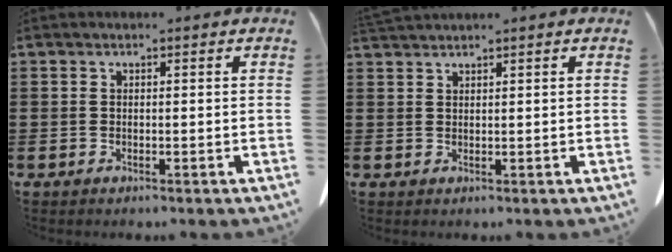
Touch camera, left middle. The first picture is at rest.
{"total": 1.6, "force": [1.6, -0.3, 0.3], "torque": [-0.009, -0.004, 0.033]}